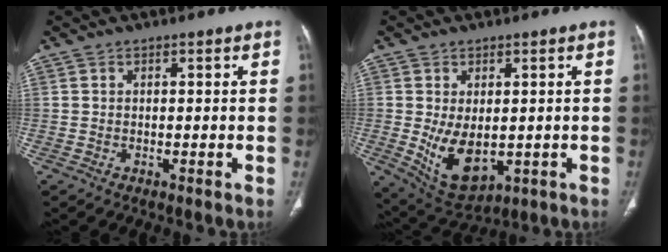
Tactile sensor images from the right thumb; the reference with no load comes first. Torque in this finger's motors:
{"motor_torque": [-0.31, 0.78, 1.13, 0.14, 0.29]}